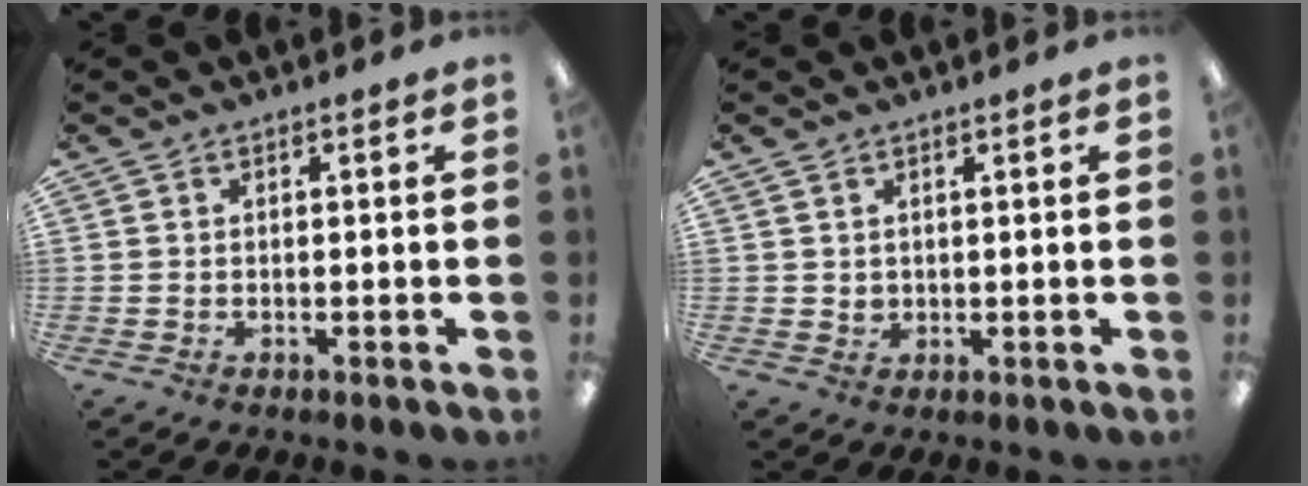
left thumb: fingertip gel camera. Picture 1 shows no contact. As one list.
[{"total": 1.7, "force": [1.1, 1.2, 0.4], "torque": [-0.010, 0.001, 0.021]}]